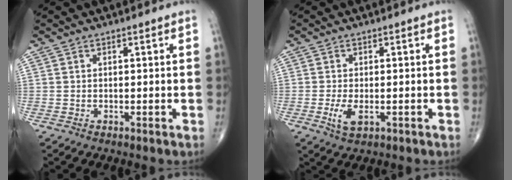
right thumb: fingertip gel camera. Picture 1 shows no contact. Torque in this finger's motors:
{"motor_torque": [0.20, 0.16, 0.30, 0.28, 0.03]}